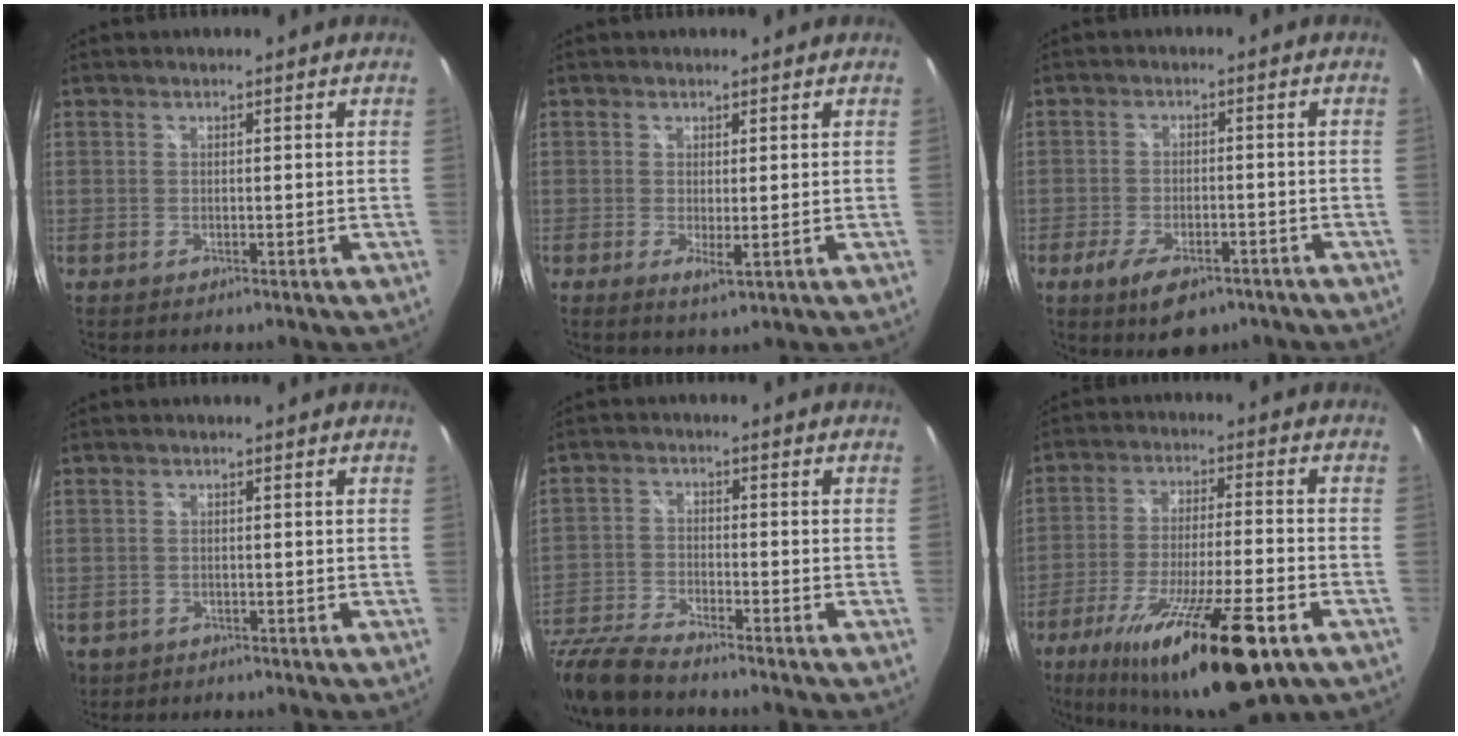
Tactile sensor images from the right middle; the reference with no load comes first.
{"total": 2.2, "force": [0.1, 0.6, 2.1], "torque": [-0.037, -0.008, 0.001]}
{"total": 9.1, "force": [-6.0, 4.0, 5.6], "torque": [-0.117, -0.017, -0.091]}
{"total": 4.4, "force": [-1.8, 3.7, 1.7], "torque": [-0.044, -0.009, -0.022]}
{"total": 10.0, "force": [-9.0, 1.3, 4.2], "torque": [-0.109, -0.018, -0.182]}
{"total": 21.9, "force": [-12.6, 4.1, 17.5], "torque": [-0.314, -0.046, -0.206]}